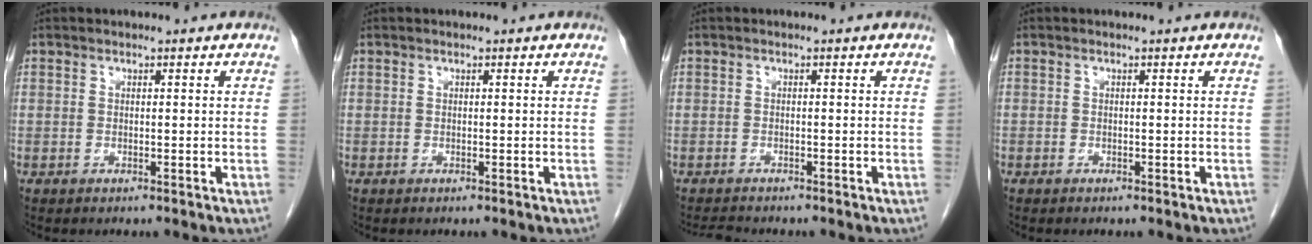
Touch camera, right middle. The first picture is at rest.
{"total": 0.0}
{"total": 1.8, "force": [-1.8, 0.1, 0.3], "torque": [-0.014, -0.011, -0.027]}
{"total": 0.0}